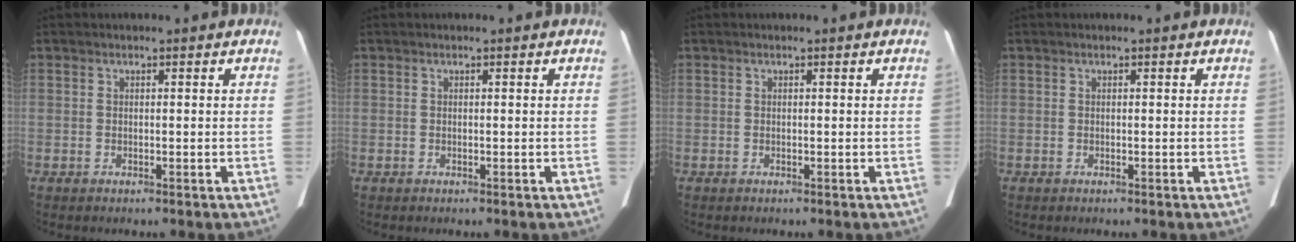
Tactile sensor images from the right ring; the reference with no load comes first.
{"total": 0.0}
{"total": 0.0}
{"total": 0.0}